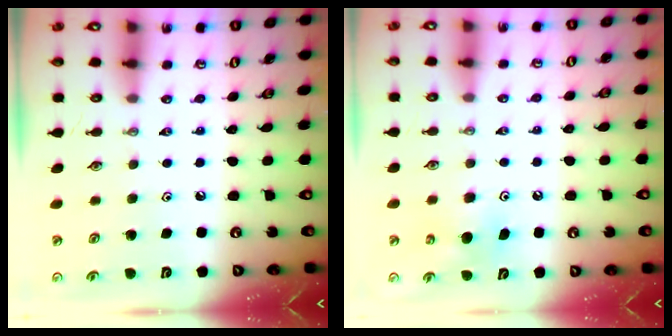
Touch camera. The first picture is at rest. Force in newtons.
{"total": 6.1, "press": 6.1, "slide": 0.5}